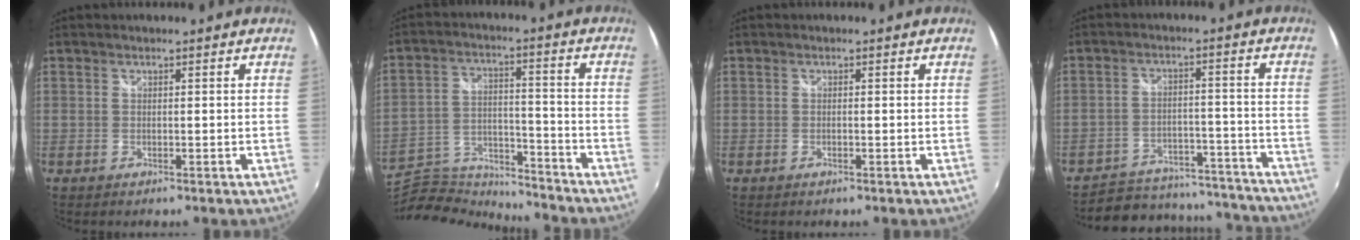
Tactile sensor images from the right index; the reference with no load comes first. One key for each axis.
{"total": 19.3, "fx": -17.5, "fy": 4.9, "fz": 6.7, "tx": -0.146, "ty": -0.006, "tz": -0.278}
{"total": 0.6, "fx": -0.1, "fy": 0.2, "fz": 0.5, "tx": -0.010, "ty": 0.000, "tz": -0.005}
{"total": 21.7, "fx": -19.3, "fy": 7.8, "fz": 6.3, "tx": -0.132, "ty": 0.031, "tz": -0.230}